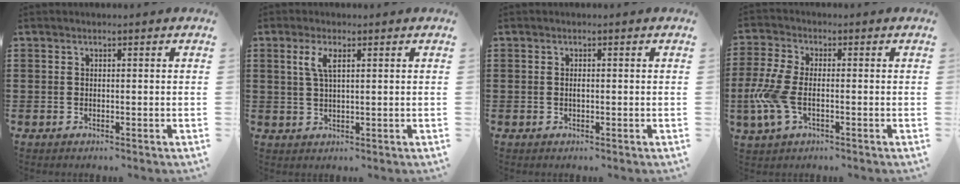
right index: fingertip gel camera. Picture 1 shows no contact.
{"total": 3.5, "force": [1.4, 1.2, 3.0], "torque": [-0.063, 0.008, 0.022]}
{"total": 0.7, "force": [0.0, 0.3, 0.6], "torque": [-0.013, 0.000, -0.001]}
{"total": 7.1, "force": [-1.6, 3.4, 6.0], "torque": [-0.152, -0.010, -0.035]}